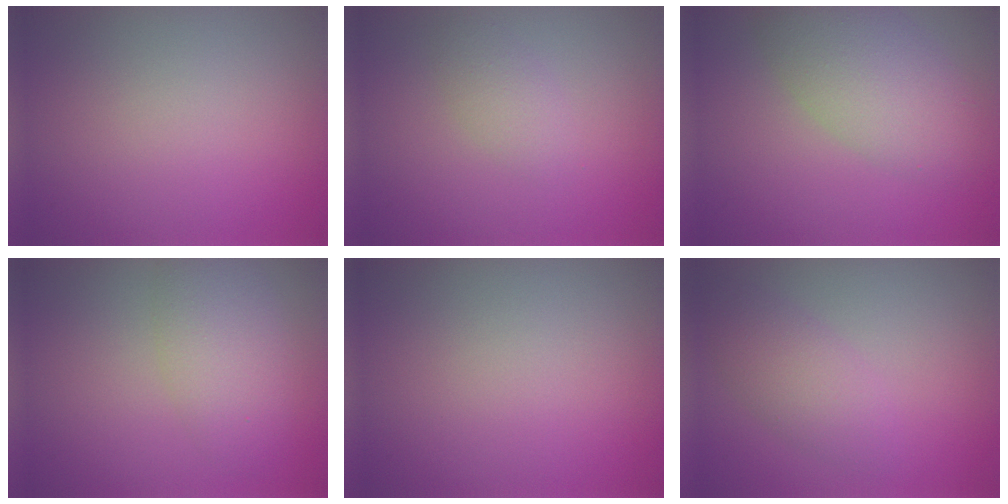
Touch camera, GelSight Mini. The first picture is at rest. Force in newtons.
{"total": 1.7, "press": 1.7, "slide": 0.1}
{"total": 5.7, "press": 5.7, "slide": 0.3}
{"total": 4.4, "press": 4.3, "slide": 0.2}
{"total": 0.0}
{"total": 2.9, "press": 2.9, "slide": 0.0}